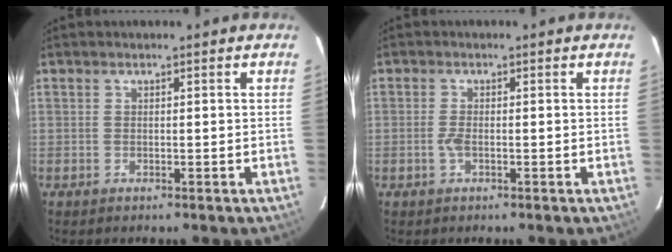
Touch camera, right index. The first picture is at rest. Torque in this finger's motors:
{"motor_torque": [0.30, 0.10, 0.24, 0.06]}